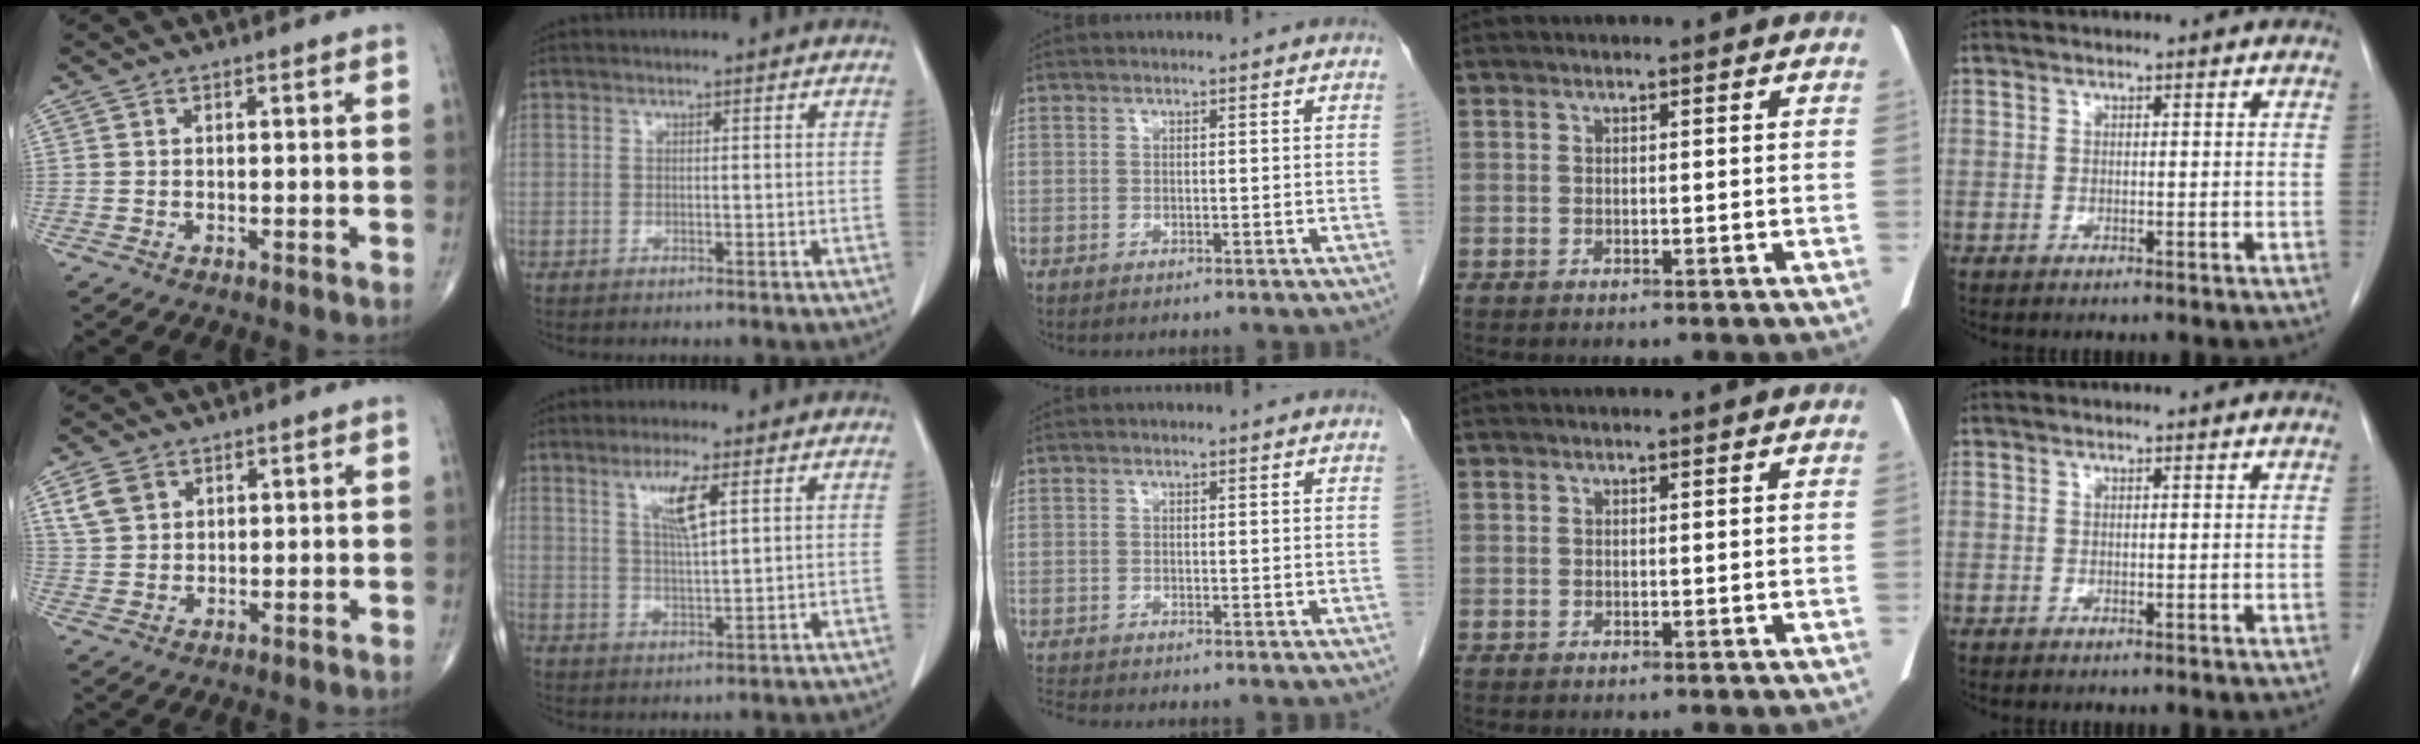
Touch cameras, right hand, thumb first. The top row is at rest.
{"thumb": {"total": 5.0, "force": [2.5, 3.7, 2.4], "torque": [-0.039, -0.005, 0.055]}, "index": {"total": 5.7, "force": [2.5, 0.4, 5.1], "torque": [-0.095, -0.002, 0.047]}, "middle": {"total": 1.6, "force": [-1.5, -0.5, -0.1], "torque": [-0.010, -0.014, -0.029]}}